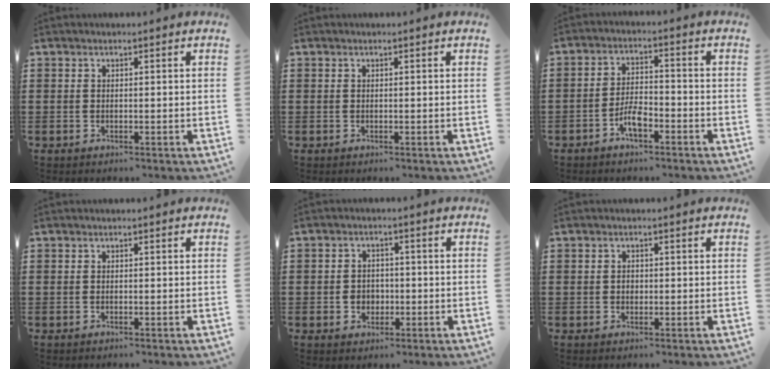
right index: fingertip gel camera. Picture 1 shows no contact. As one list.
[{"total": 0.0}, {"total": 4.3, "force": [-2.6, 1.6, 3.1], "torque": [-0.073, 0.004, -0.055]}, {"total": 0.0}, {"total": 2.8, "force": [-0.7, 2.4, 1.2], "torque": [-0.031, 0.004, -0.017]}, {"total": 1.0, "force": [0.0, 0.8, 0.6], "torque": [-0.014, 0.004, -0.001]}]